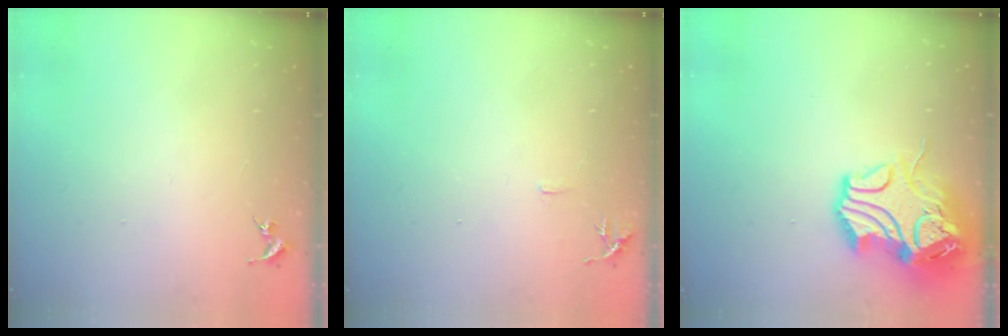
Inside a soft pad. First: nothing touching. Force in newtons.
{"total": 6.0, "press": 5.9, "slide": 0.7}
{"total": 17.6, "press": 17.4, "slide": 2.5}